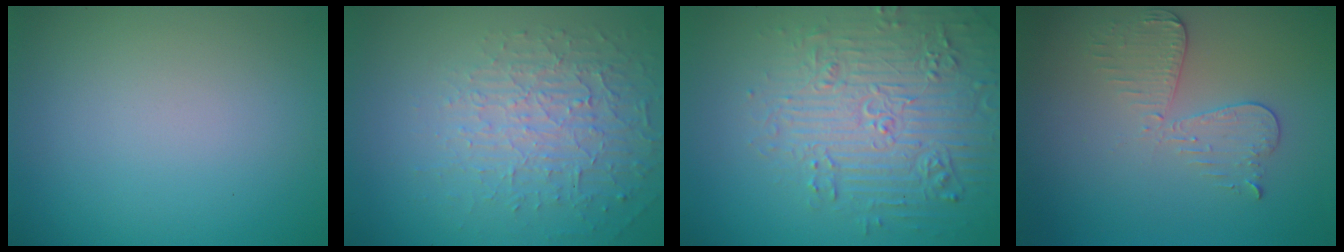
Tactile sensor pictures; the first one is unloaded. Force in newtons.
{"total": 4.6, "press": 3.1, "slide": 3.4}
{"total": 7.0, "press": 6.9, "slide": 1.6}
{"total": 2.9, "press": 2.7, "slide": 1.2}